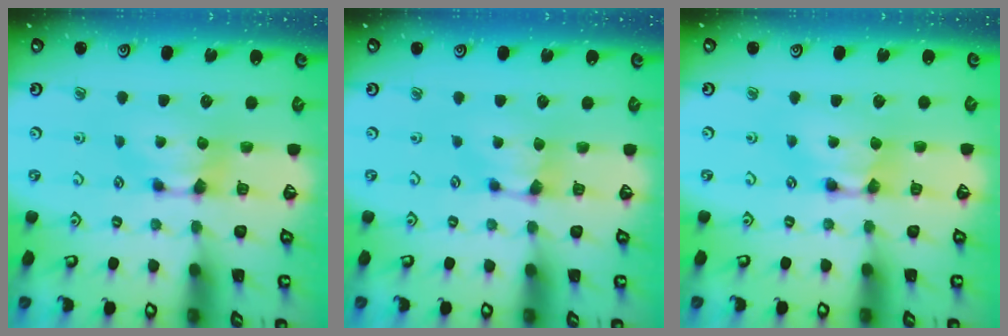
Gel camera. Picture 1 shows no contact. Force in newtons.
{"total": 0.6, "press": 0.4, "slide": 0.4}
{"total": 1.8, "press": 1.8, "slide": 0.1}